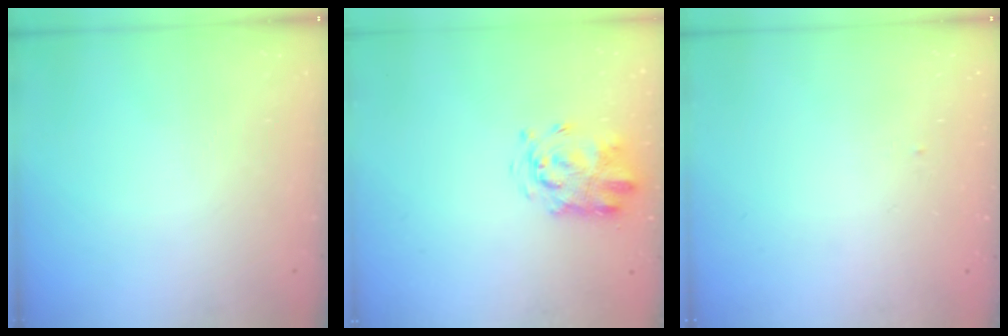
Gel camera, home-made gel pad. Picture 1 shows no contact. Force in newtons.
{"total": 3.6, "press": 3.4, "slide": 1.0}
{"total": 0.9, "press": 0.8, "slide": 0.3}